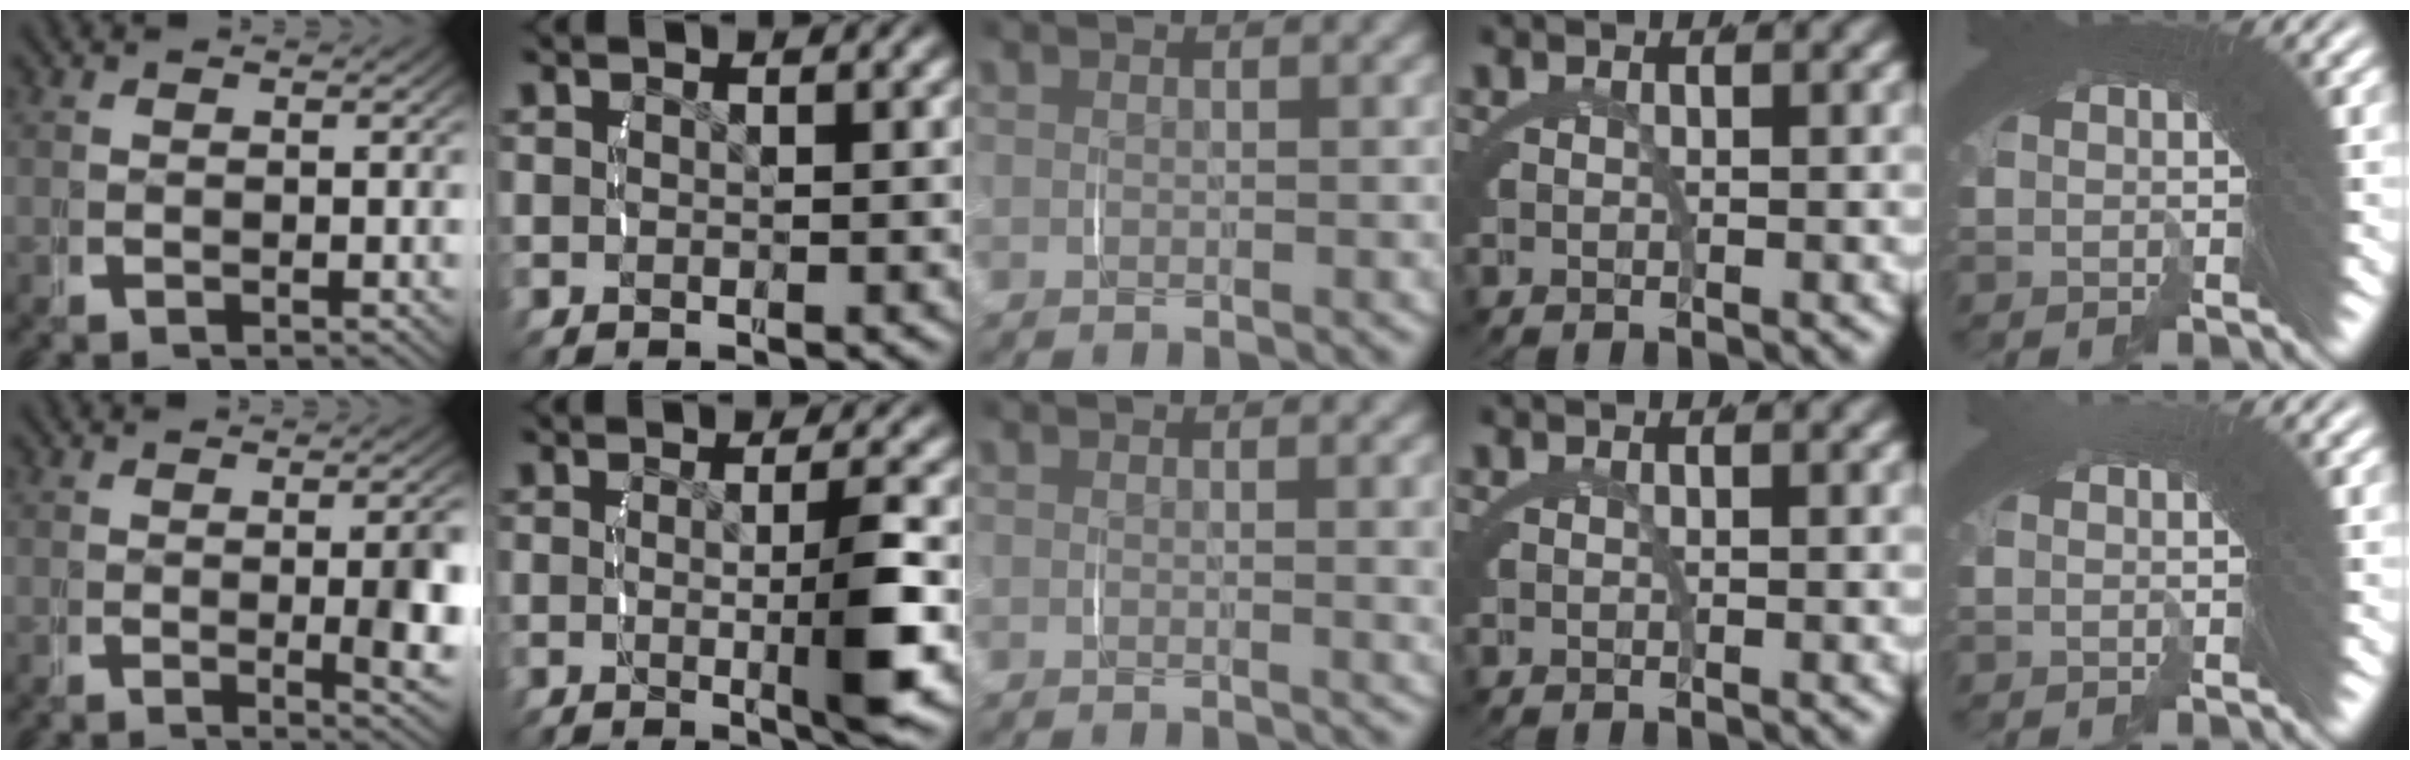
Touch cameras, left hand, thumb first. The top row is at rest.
{"thumb": {"total": 4.6, "force": [-0.2, 1.1, 4.5], "torque": [-0.063, -0.008, 0.000]}, "index": {"total": 4.5, "force": [-0.8, 0.0, 4.4], "torque": [-0.068, -0.011, -0.013]}, "middle": {"total": 1.3, "force": [0.4, -0.2, 1.2], "torque": [-0.015, -0.003, 0.007]}, "little": {"total": 0.6, "force": [-0.3, -0.5, 0.0], "torque": [0.014, 0.016, -0.012]}}